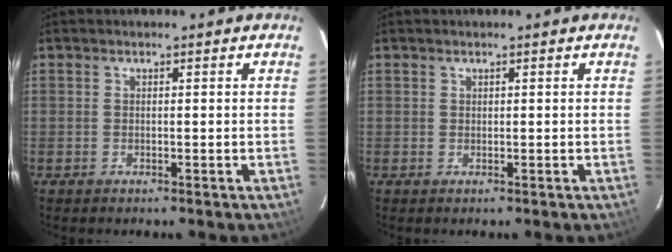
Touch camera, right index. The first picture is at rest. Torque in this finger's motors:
{"motor_torque": [0.00, 0.00, 0.00, 0.00]}